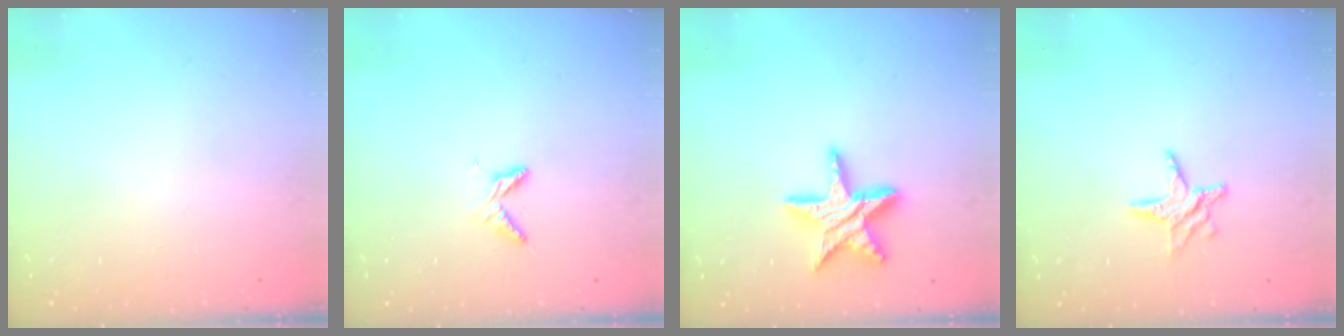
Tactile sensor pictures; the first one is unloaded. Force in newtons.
{"total": 5.6, "press": 5.5, "slide": 0.5}
{"total": 15.4, "press": 15.4, "slide": 1.3}
{"total": 6.5, "press": 6.5, "slide": 0.1}